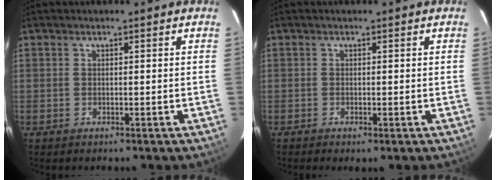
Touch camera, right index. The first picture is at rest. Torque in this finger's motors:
{"motor_torque": [0.92, -0.98, 0.39, 0.05]}